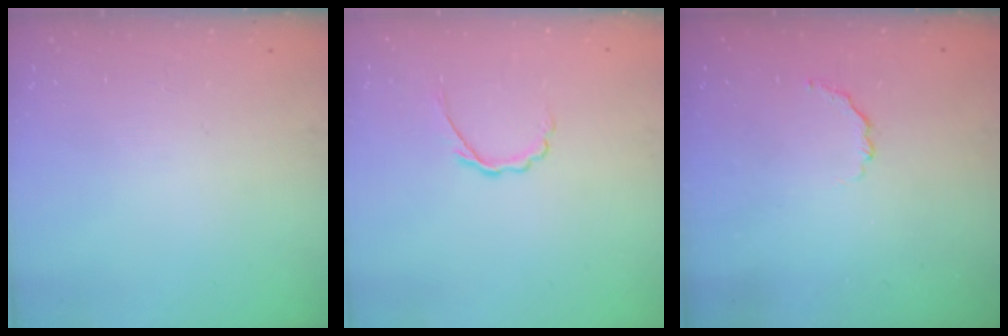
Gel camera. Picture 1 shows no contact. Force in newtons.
{"total": 3.2, "press": 3.1, "slide": 0.9}
{"total": 4.0, "press": 3.8, "slide": 1.2}